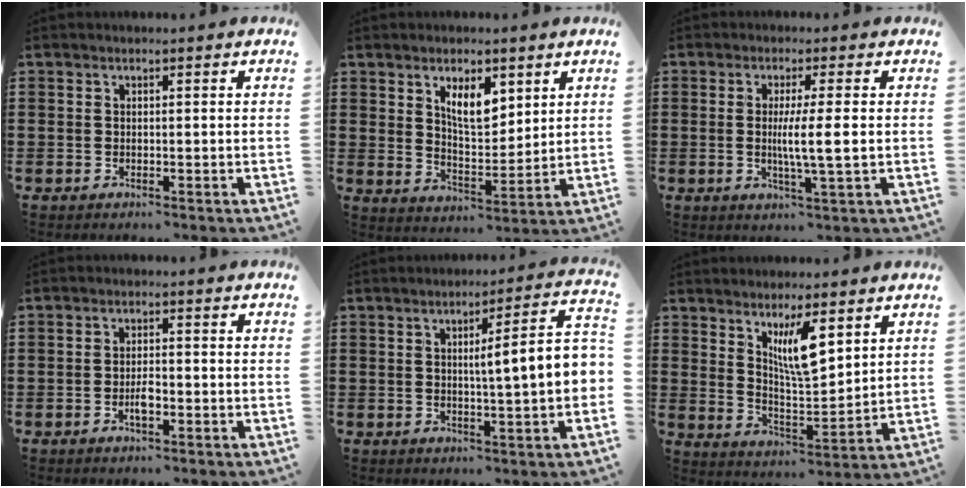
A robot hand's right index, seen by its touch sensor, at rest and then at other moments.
{"total": 6.6, "force": [3.6, 2.9, 4.8], "torque": [-0.088, -0.003, 0.060]}
{"total": 5.1, "force": [0.0, -0.1, 5.1], "torque": [-0.092, -0.008, -0.004]}
{"total": 2.6, "force": [-1.1, 0.8, 2.2], "torque": [-0.048, 0.000, -0.023]}
{"total": 7.2, "force": [0.5, 0.3, 7.2], "torque": [-0.117, -0.013, -0.002]}
{"total": 7.9, "force": [4.1, 2.2, 6.4], "torque": [-0.109, -0.015, 0.067]}